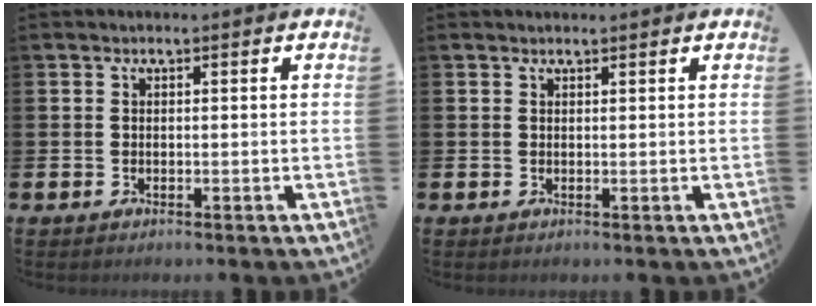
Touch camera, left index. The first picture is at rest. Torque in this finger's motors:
{"motor_torque": [0.51, -0.87, -0.05, -0.01]}